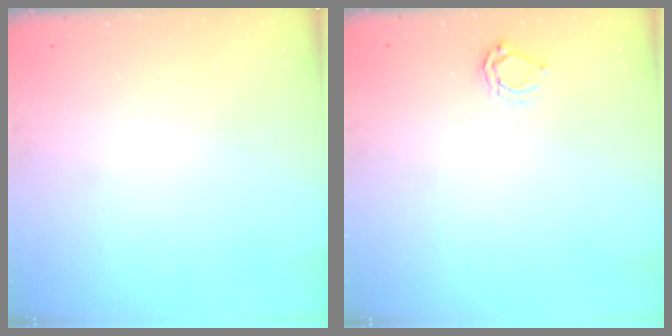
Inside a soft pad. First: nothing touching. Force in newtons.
{"total": 4.6, "press": 4.5, "slide": 0.4}